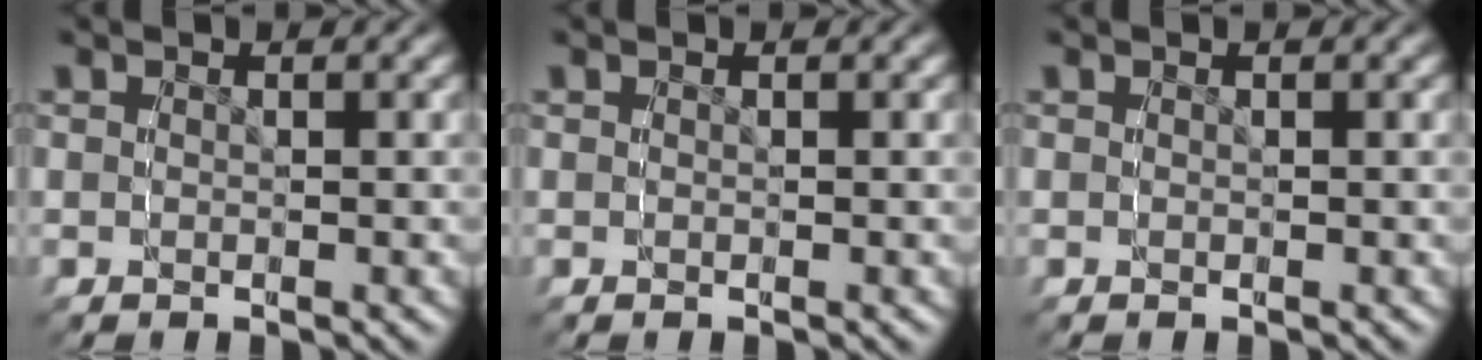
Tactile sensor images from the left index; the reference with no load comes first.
{"total": 0.0}
{"total": 0.0}